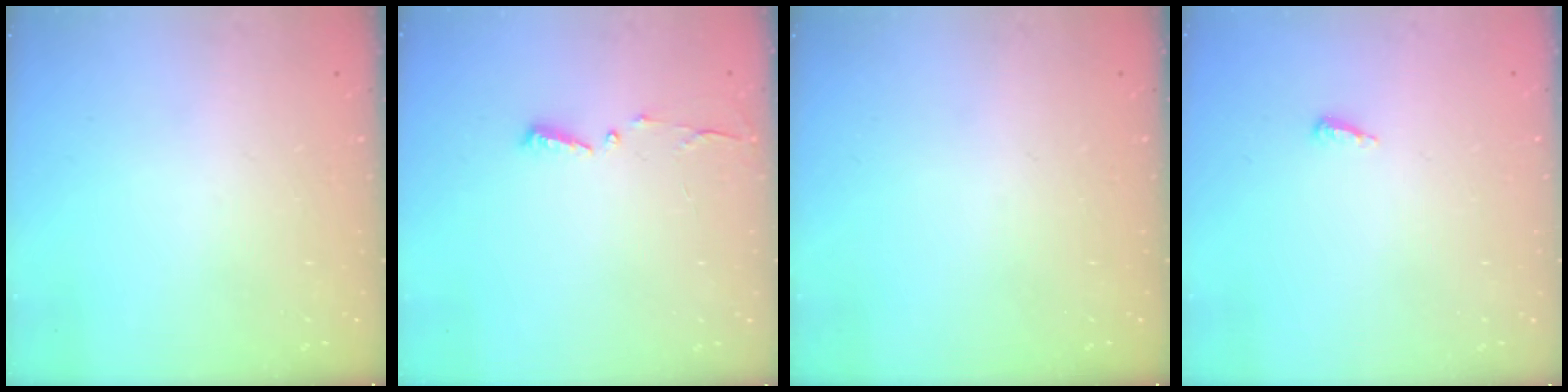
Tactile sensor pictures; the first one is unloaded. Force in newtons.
{"total": 3.9, "press": 3.9, "slide": 0.3}
{"total": 0.0}
{"total": 4.1, "press": 4.1, "slide": 0.4}